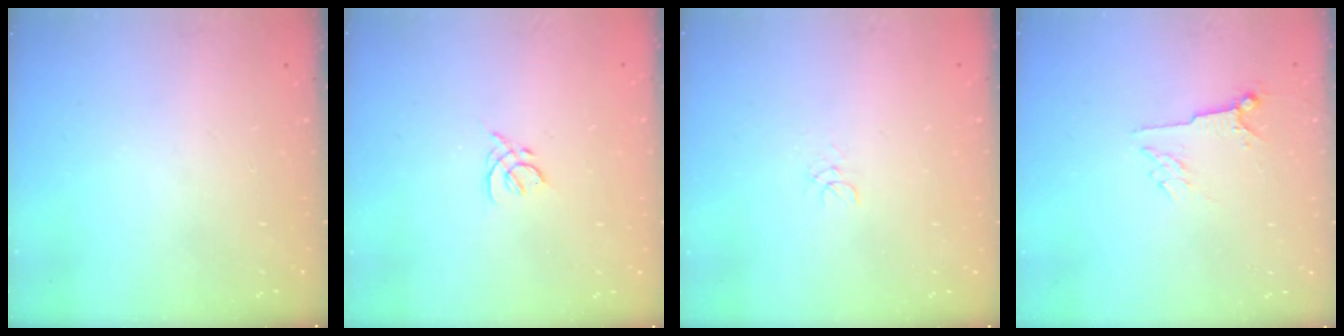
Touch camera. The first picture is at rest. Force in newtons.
{"total": 2.0, "press": 1.9, "slide": 0.6}
{"total": 3.0, "press": 3.0, "slide": 0.2}
{"total": 4.1, "press": 4.0, "slide": 0.5}